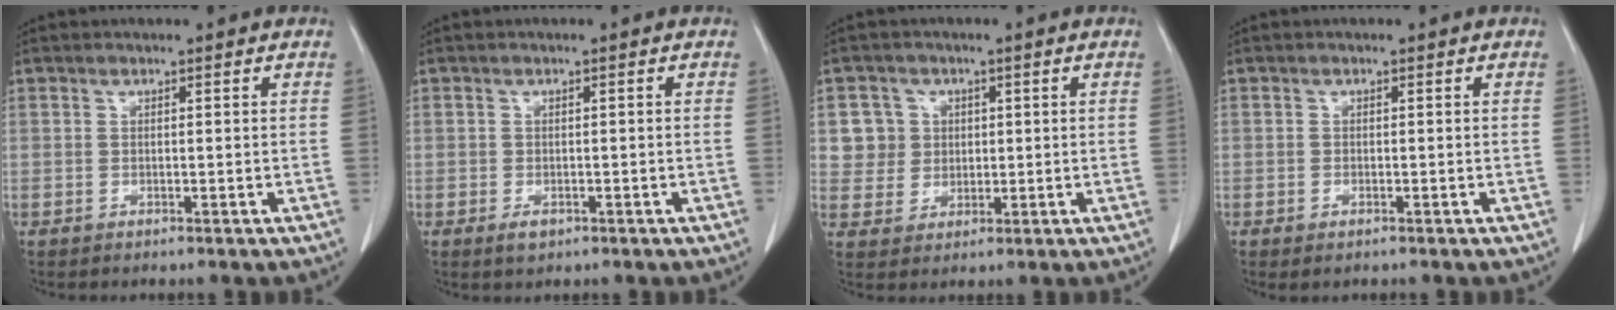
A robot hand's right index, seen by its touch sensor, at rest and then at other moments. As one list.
[{"total": 1.7, "force": [-1.0, 0.8, 1.0], "torque": [-0.018, -0.001, -0.008]}, {"total": 5.4, "force": [1.5, 5.2, 0.3], "torque": [0.006, 0.013, 0.035]}, {"total": 0.9, "force": [-0.6, 0.2, 0.7], "torque": [-0.015, -0.002, -0.004]}]